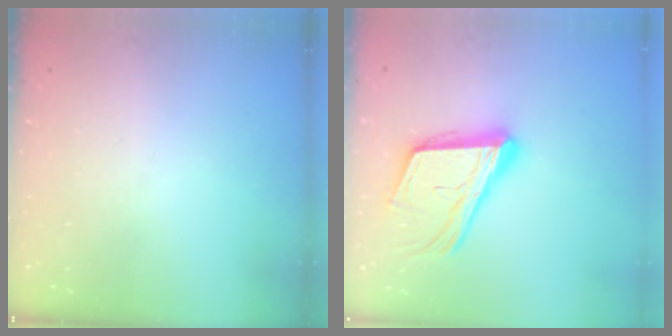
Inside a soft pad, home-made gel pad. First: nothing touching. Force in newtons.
{"total": 19.3, "press": 18.8, "slide": 4.6}